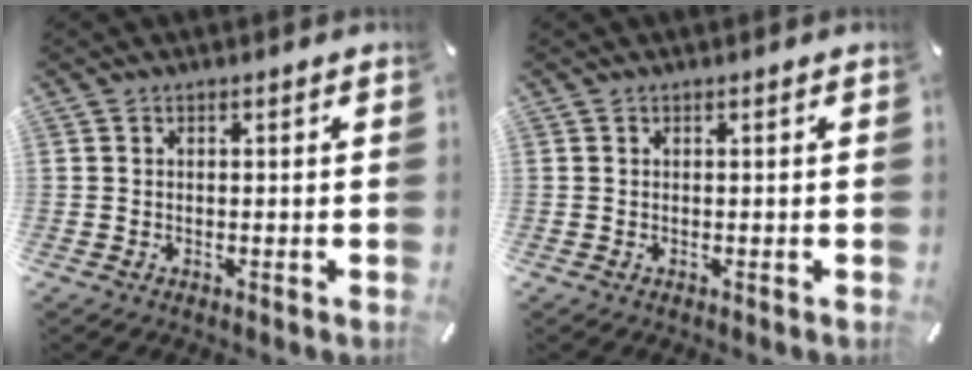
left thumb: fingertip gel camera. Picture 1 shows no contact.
{"total": 0.0}